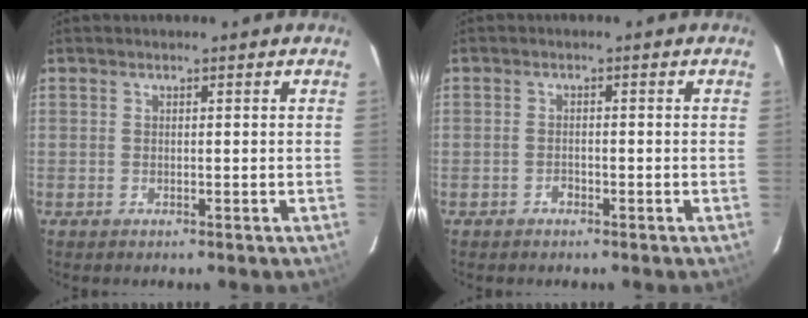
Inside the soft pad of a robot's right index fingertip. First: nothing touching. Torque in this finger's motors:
{"motor_torque": [0.11, 0.06, 0.08, 0.01]}